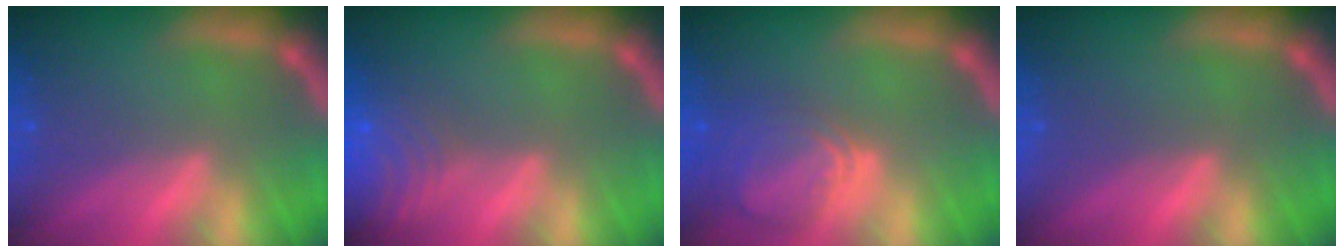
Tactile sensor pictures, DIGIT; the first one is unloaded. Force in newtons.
{"total": 10.0}
{"total": 5.6}
{"total": 0.0}